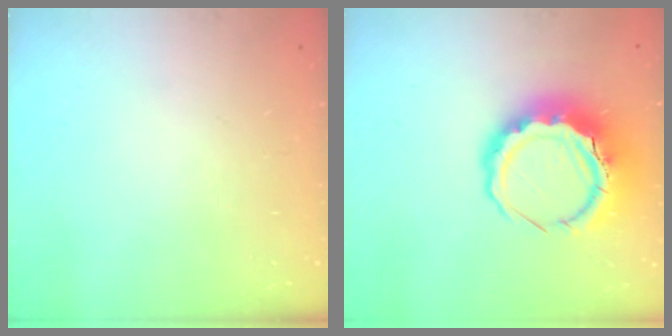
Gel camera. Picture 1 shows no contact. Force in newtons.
{"total": 12.3, "press": 12.1, "slide": 2.4}